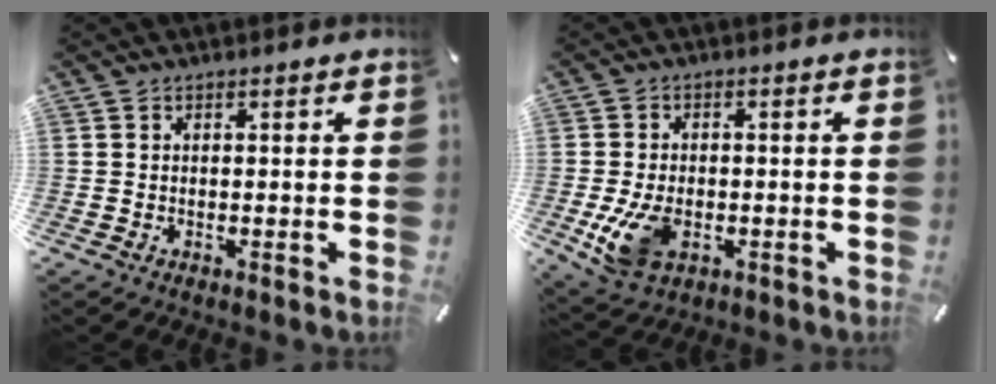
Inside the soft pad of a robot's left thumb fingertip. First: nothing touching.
{"total": 8.7, "force": [-2.2, 5.7, 6.1], "torque": [-0.135, -0.003, -0.039]}